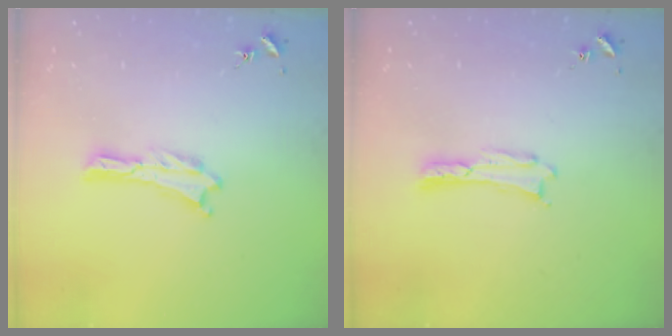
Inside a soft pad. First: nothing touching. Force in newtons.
{"total": 0.0}